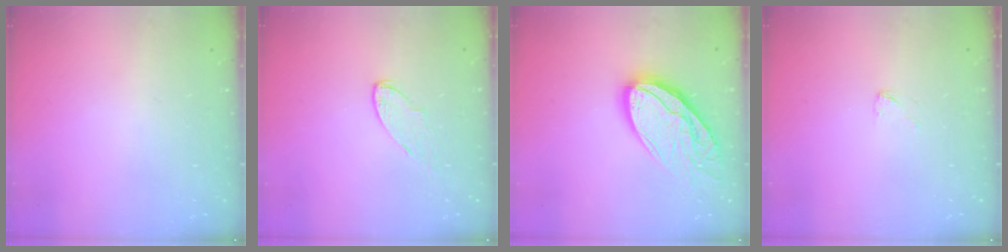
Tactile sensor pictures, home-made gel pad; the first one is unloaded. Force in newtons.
{"total": 6.4, "press": 6.4, "slide": 0.4}
{"total": 17.7, "press": 17.6, "slide": 1.7}
{"total": 1.9, "press": 1.9, "slide": 0.1}